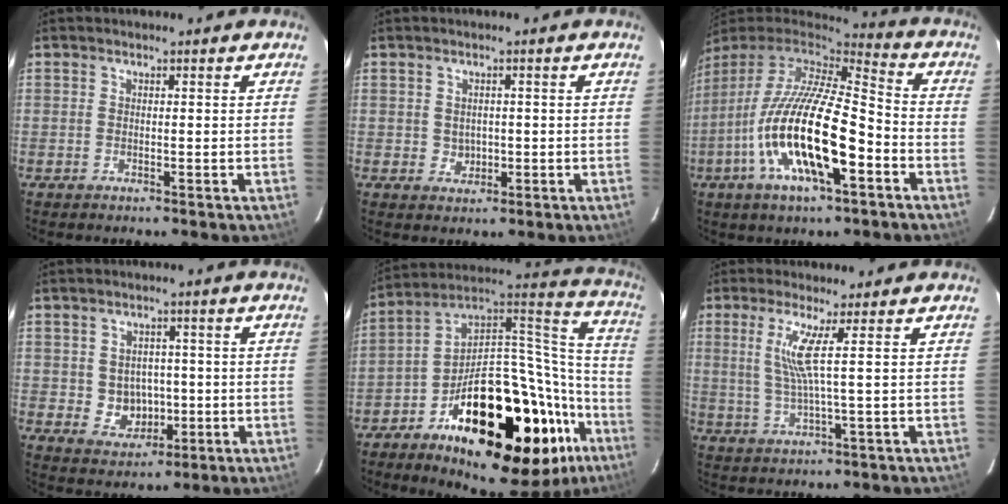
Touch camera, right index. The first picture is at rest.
{"total": 2.6, "force": [0.0, 2.4, 0.9], "torque": [-0.014, 0.005, 0.007]}
{"total": 22.1, "force": [-7.6, 6.7, 19.7], "torque": [-0.367, -0.034, -0.143]}
{"total": 6.0, "force": [-0.6, 5.6, 2.3], "torque": [-0.052, 0.011, 0.010]}
{"total": 36.7, "force": [-18.4, 16.6, 27.1], "torque": [-0.372, 0.056, -0.270]}
{"total": 5.5, "force": [1.6, -1.1, 5.2], "torque": [-0.097, -0.006, 0.036]}